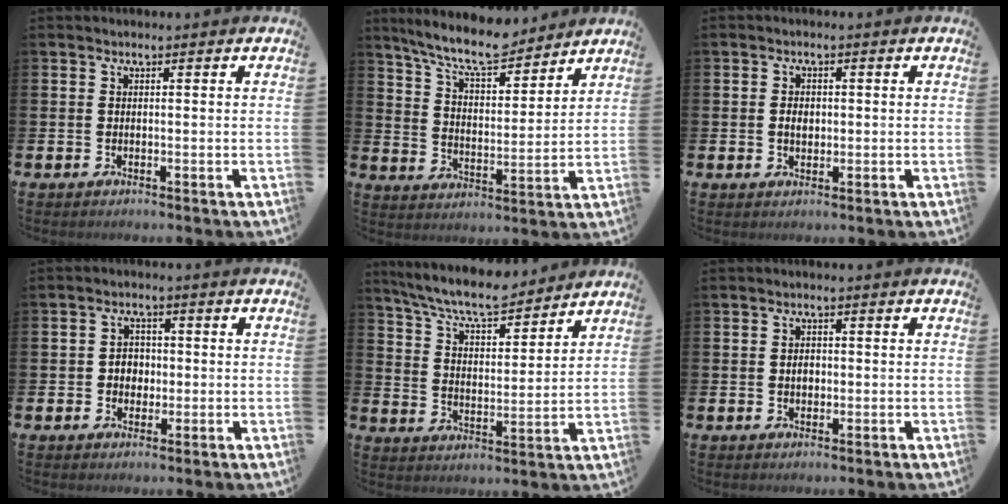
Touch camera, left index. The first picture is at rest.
{"total": 9.2, "force": [8.4, 1.7, 3.3], "torque": [-0.083, -0.046, 0.150]}
{"total": 2.2, "force": [0.1, 1.6, 1.5], "torque": [-0.012, 0.001, -0.003]}
{"total": 3.0, "force": [0.0, 2.7, 1.3], "torque": [-0.015, 0.003, -0.008]}
{"total": 8.4, "force": [7.7, 1.4, 3.1], "torque": [-0.085, -0.044, 0.136]}
{"total": 1.9, "force": [0.0, 1.4, 1.3], "torque": [-0.007, 0.001, -0.005]}